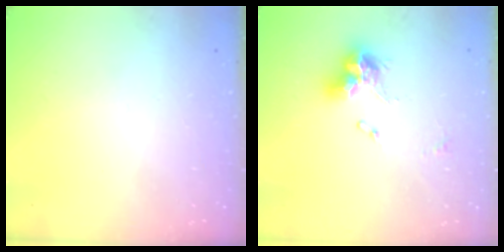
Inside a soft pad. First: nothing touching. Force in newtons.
{"total": 9.9, "press": 9.8, "slide": 1.1}